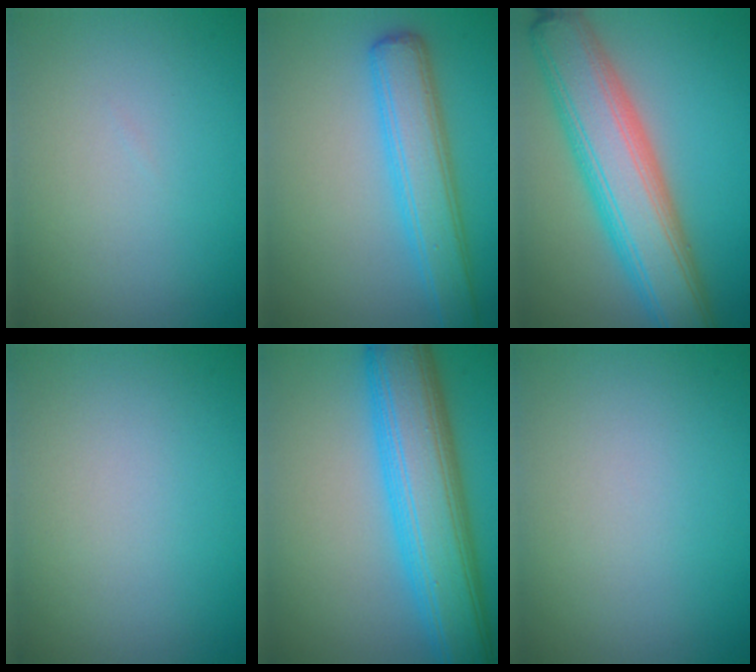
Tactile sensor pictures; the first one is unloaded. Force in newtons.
{"total": 5.1, "press": 5.1, "slide": 0.1}
{"total": 9.7, "press": 9.7, "slide": 0.5}
{"total": 0.0}
{"total": 9.6, "press": 9.6, "slide": 0.1}
{"total": 0.0}